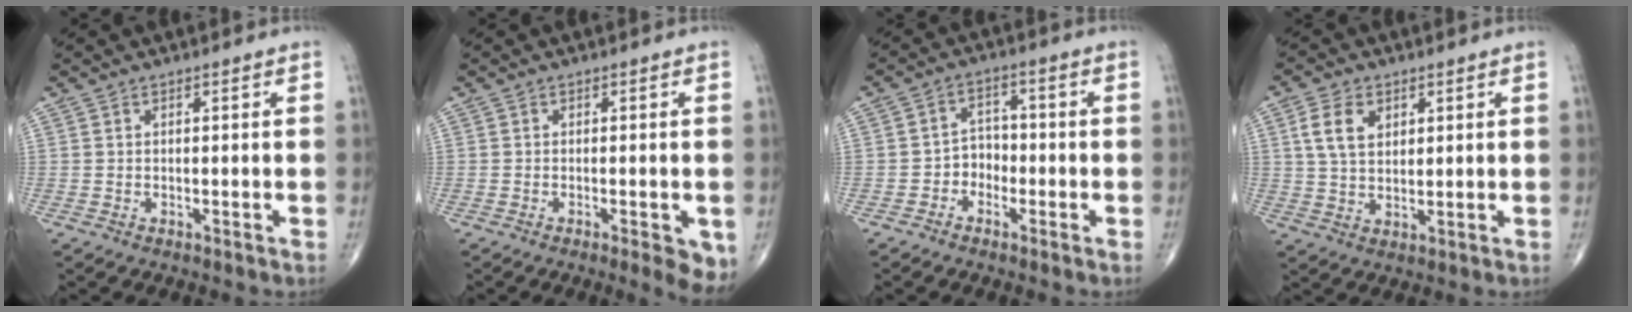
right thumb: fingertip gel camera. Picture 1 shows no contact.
{"total": 5.6, "force": [-2.1, 1.6, 5.0], "torque": [-0.058, -0.011, -0.026]}
{"total": 4.2, "force": [-1.8, 3.4, 1.5], "torque": [0.003, 0.023, -0.042]}
{"total": 6.6, "force": [2.5, 4.2, 4.4], "torque": [-0.076, -0.008, 0.049]}